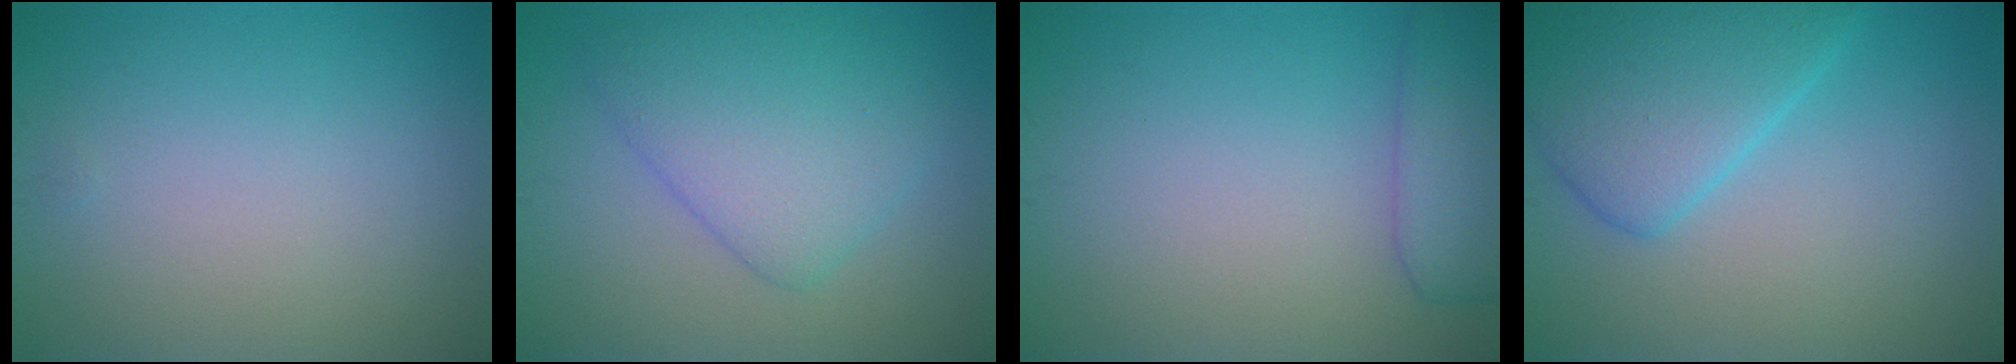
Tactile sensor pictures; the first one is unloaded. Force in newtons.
{"total": 5.6, "press": 5.6, "slide": 0.0}
{"total": 4.2, "press": 4.2, "slide": 0.3}
{"total": 6.2, "press": 6.2, "slide": 0.2}